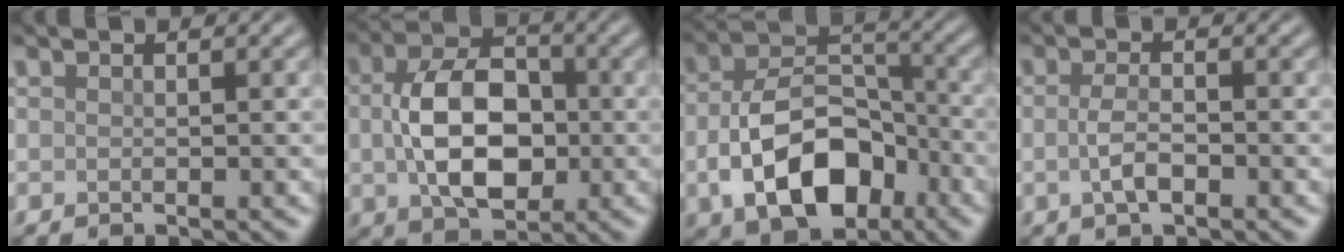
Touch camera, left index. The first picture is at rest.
{"total": 8.5, "force": [-0.1, 5.5, 6.5], "torque": [-0.126, 0.001, -0.004]}
{"total": 9.6, "force": [-3.1, 6.0, 6.8], "torque": [-0.129, -0.002, -0.053]}
{"total": 2.4, "force": [-0.7, 0.9, 2.1], "torque": [-0.045, -0.002, -0.016]}